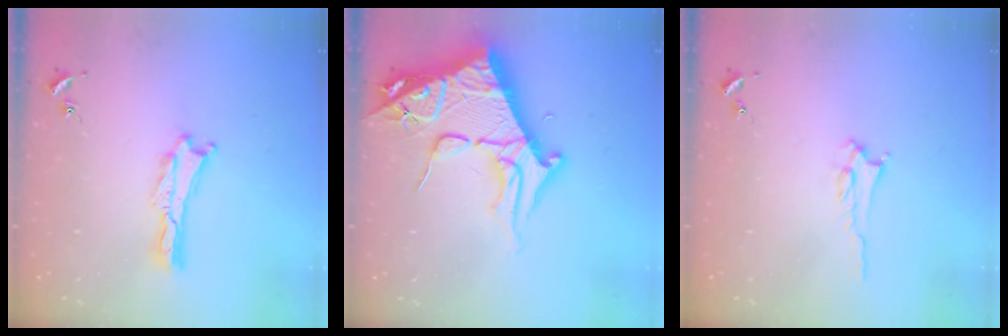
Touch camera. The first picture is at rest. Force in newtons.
{"total": 12.0, "press": 11.9, "slide": 1.4}
{"total": 2.2, "press": 2.2, "slide": 0.3}